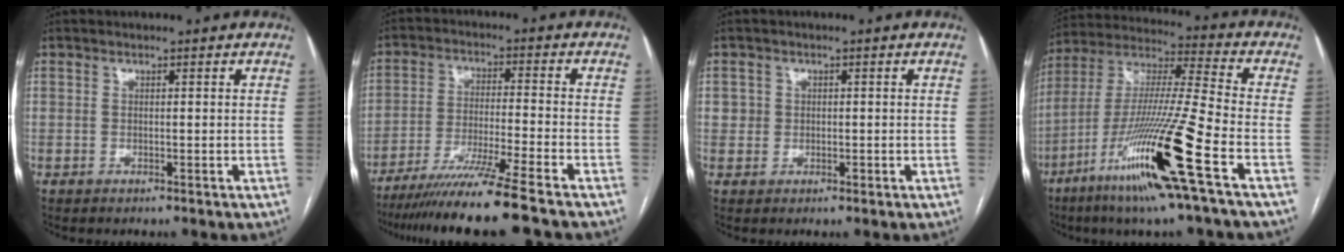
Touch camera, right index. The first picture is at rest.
{"total": 13.8, "force": [-11.2, -2.2, 7.8], "torque": [-0.120, -0.039, -0.185]}
{"total": 1.9, "force": [0.2, 1.9, 0.2], "torque": [0.005, 0.008, 0.004]}
{"total": 20.4, "force": [-9.4, -0.9, 18.0], "torque": [-0.376, -0.043, -0.184]}